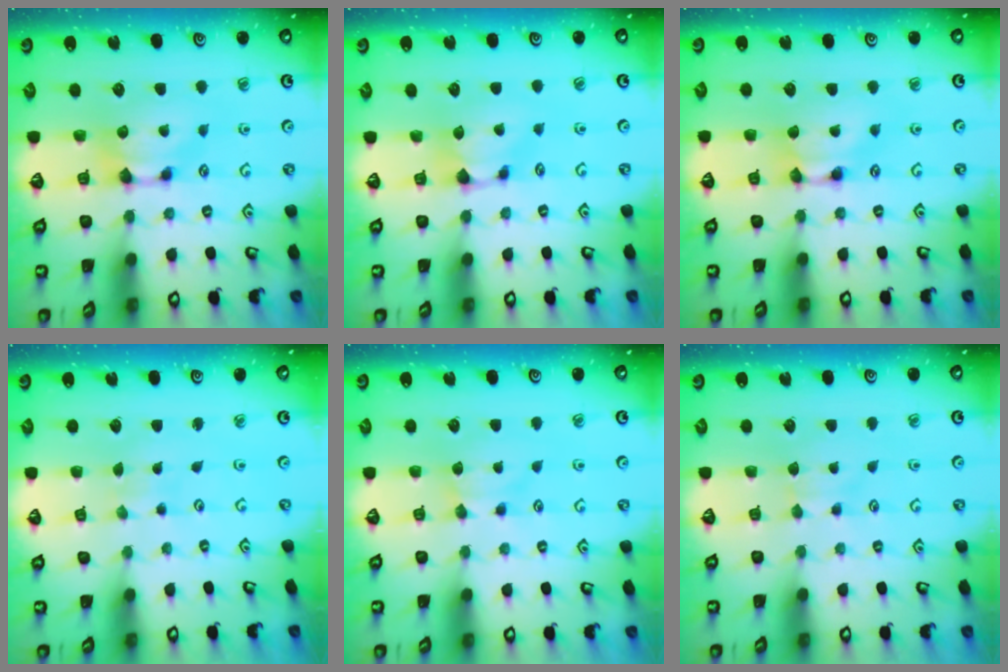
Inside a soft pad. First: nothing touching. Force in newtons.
{"total": 0.9, "press": 0.6, "slide": 0.6}
{"total": 1.6, "press": 1.6, "slide": 0.2}
{"total": 5.6, "press": 5.6, "slide": 0.2}
{"total": 1.8, "press": 1.8, "slide": 0.4}
{"total": 2.3, "press": 2.2, "slide": 0.5}